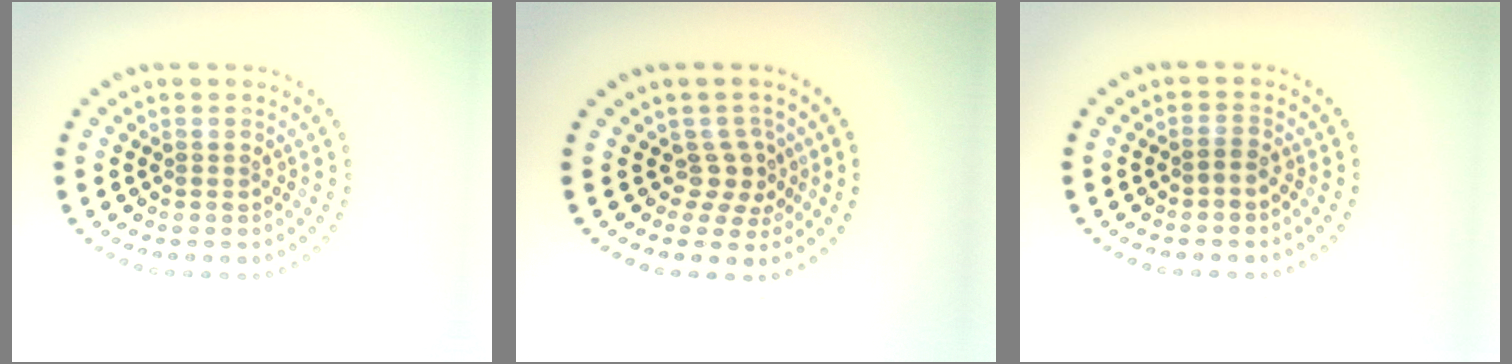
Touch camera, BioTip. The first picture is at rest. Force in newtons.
{"total": 2.3, "press": 1.6, "slide": 1.7}
{"total": 0.8, "press": 0.7, "slide": 0.4}